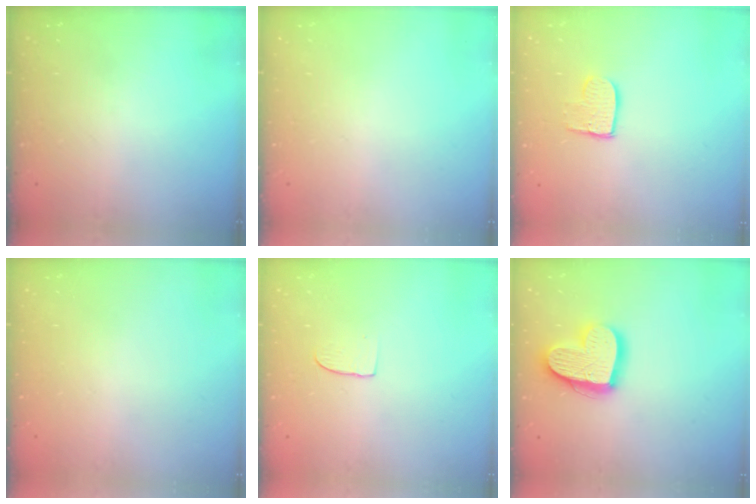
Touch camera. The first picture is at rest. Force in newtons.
{"total": 0.0}
{"total": 7.8, "press": 7.8, "slide": 0.5}
{"total": 0.0}
{"total": 4.7, "press": 4.7, "slide": 0.4}
{"total": 17.7, "press": 17.7, "slide": 1.5}